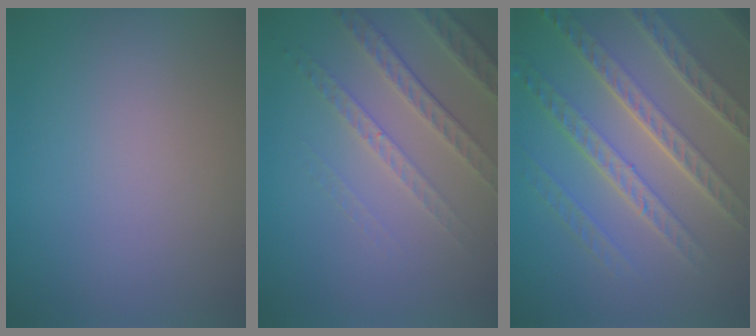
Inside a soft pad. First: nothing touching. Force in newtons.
{"total": 3.4, "press": 3.2, "slide": 1.1}
{"total": 8.0, "press": 5.6, "slide": 5.8}